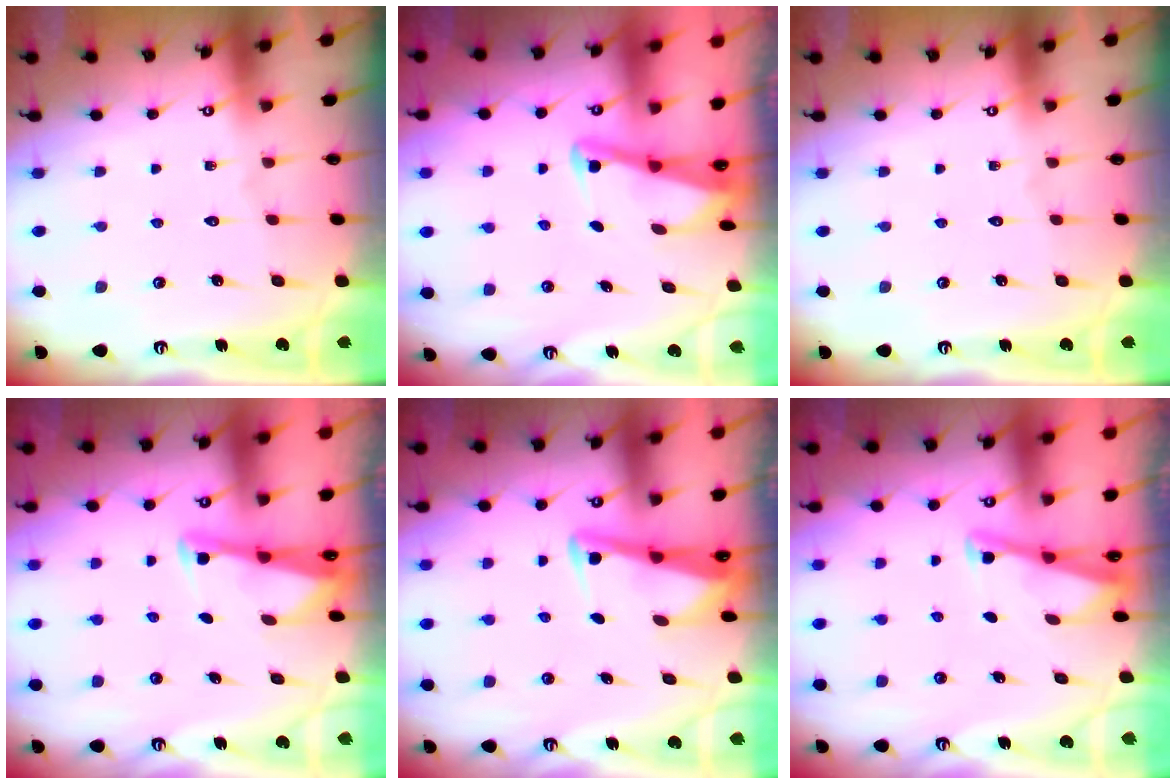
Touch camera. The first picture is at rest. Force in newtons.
{"total": 2.9, "press": 2.9, "slide": 0.4}
{"total": 0.0}
{"total": 2.5, "press": 2.5, "slide": 0.1}
{"total": 3.1, "press": 3.1, "slide": 0.4}
{"total": 2.8, "press": 2.8, "slide": 0.3}